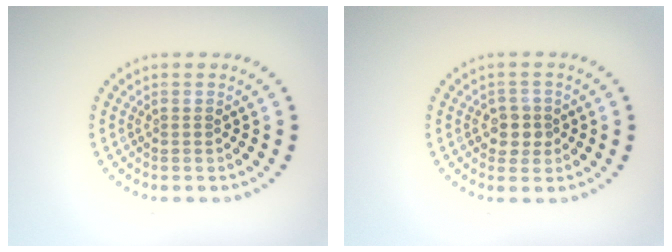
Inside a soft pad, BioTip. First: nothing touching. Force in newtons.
{"total": 2.1, "press": 2.0, "slide": 0.7}